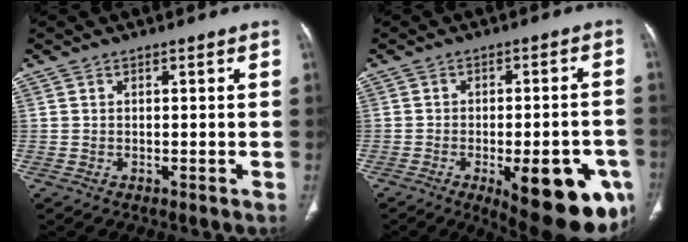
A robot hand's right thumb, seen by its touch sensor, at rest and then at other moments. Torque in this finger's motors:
{"motor_torque": [1.99, 2.27, 1.38, -1.37, 0.37]}